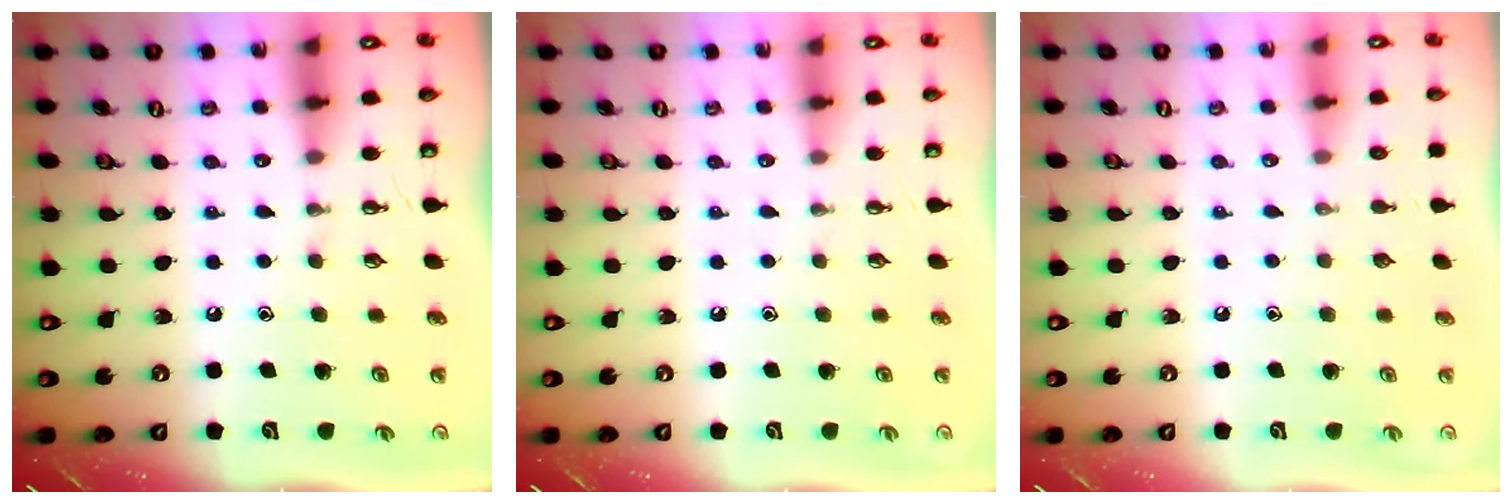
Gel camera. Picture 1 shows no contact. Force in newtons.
{"total": 0.0}
{"total": 0.0}